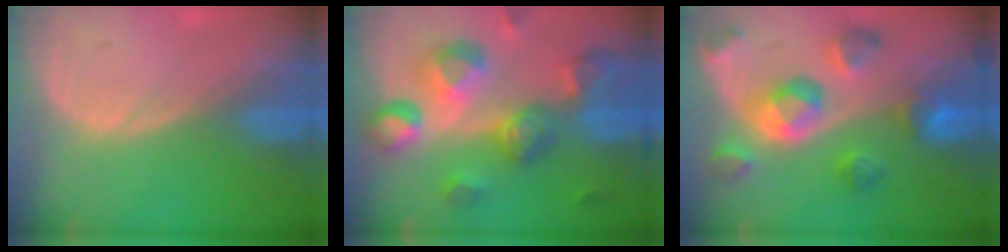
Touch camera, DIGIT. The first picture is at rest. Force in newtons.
{"total": 11.0, "press": 9.8, "slide": 4.9}
{"total": 9.8, "press": 8.8, "slide": 4.4}